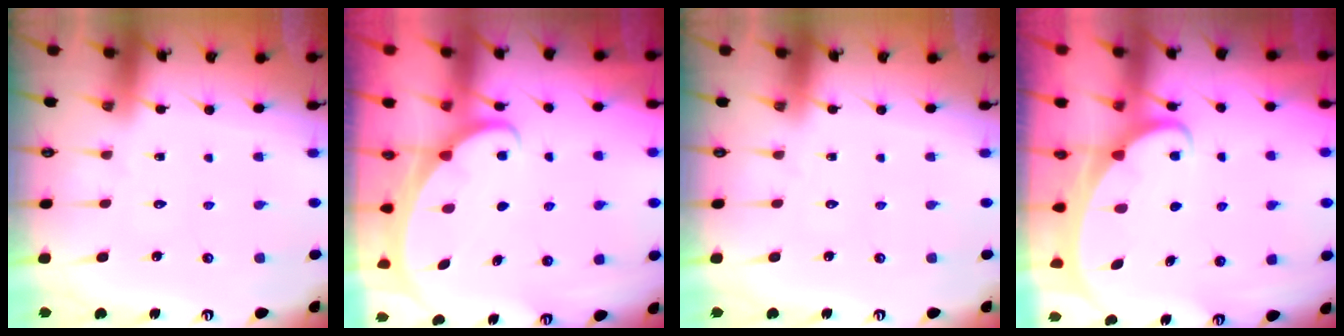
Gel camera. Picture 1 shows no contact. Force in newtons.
{"total": 2.1, "press": 2.1, "slide": 0.3}
{"total": 0.0}
{"total": 2.0, "press": 2.0, "slide": 0.2}